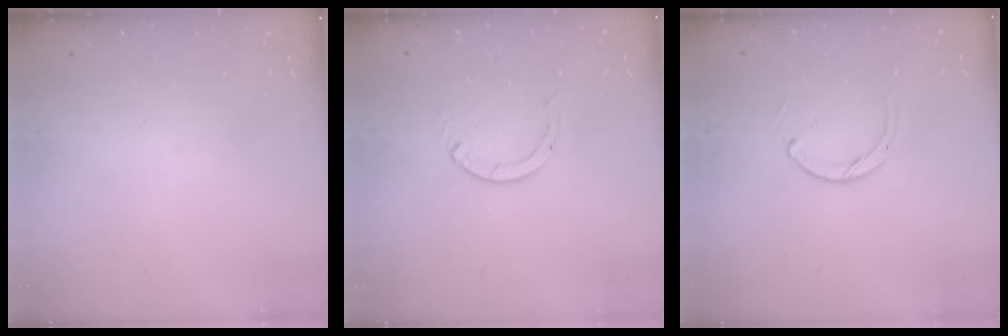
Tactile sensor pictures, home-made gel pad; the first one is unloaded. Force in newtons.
{"total": 0.0}
{"total": 2.3, "press": 2.3, "slide": 0.3}